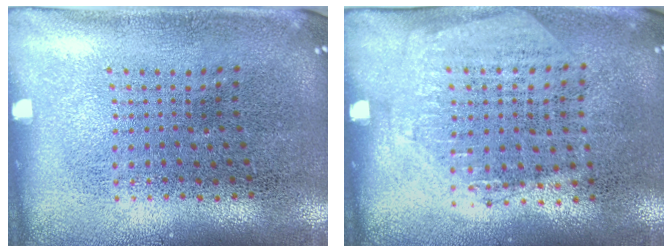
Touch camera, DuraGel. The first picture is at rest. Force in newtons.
{"total": 1.3, "press": 1.2, "slide": 0.6}